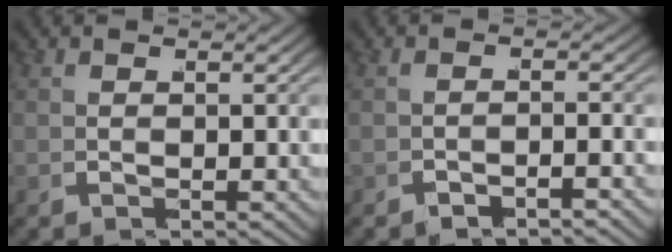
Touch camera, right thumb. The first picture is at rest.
{"total": 1.8, "force": [-1.7, -0.2, -0.1], "torque": [-0.005, -0.003, -0.032]}